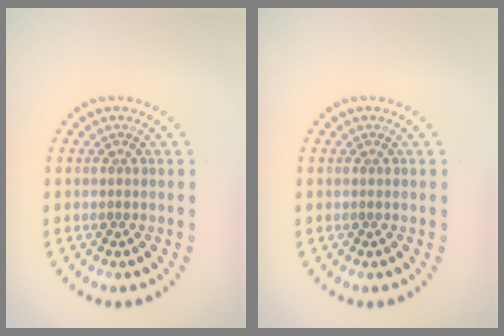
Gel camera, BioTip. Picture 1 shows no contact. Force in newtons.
{"total": 0.0}